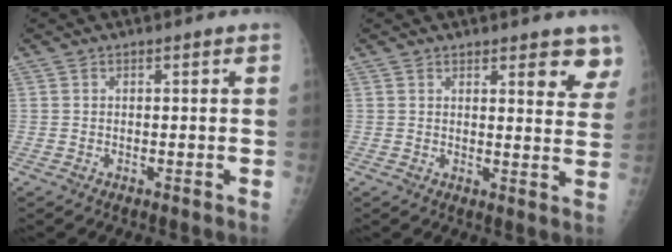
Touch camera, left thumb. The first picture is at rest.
{"total": 6.1, "force": [4.5, 2.1, 3.5], "torque": [-0.011, -0.026, 0.047]}